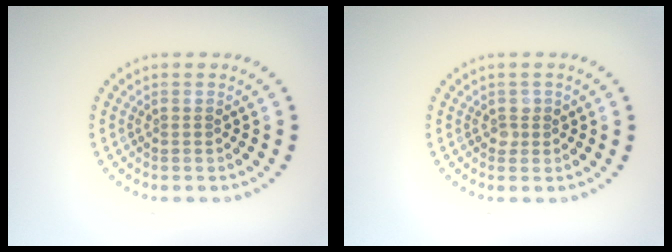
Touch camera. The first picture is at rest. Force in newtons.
{"total": 1.0, "press": 1.0, "slide": 0.2}